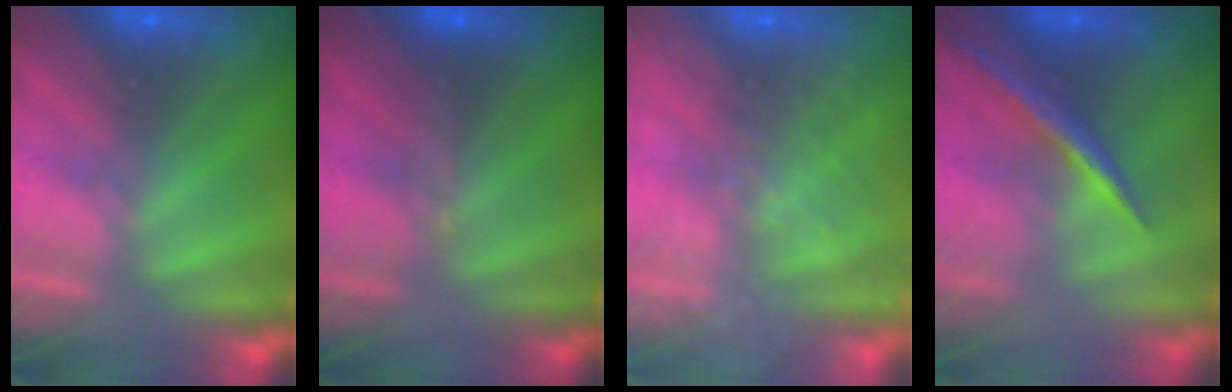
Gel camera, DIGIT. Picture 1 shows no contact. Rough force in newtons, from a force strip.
{"total": 3.0}
{"total": 7.3}
{"total": 1.5}